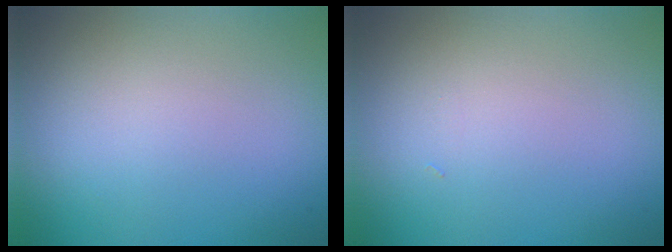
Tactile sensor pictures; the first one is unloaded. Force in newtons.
{"total": 0.0}